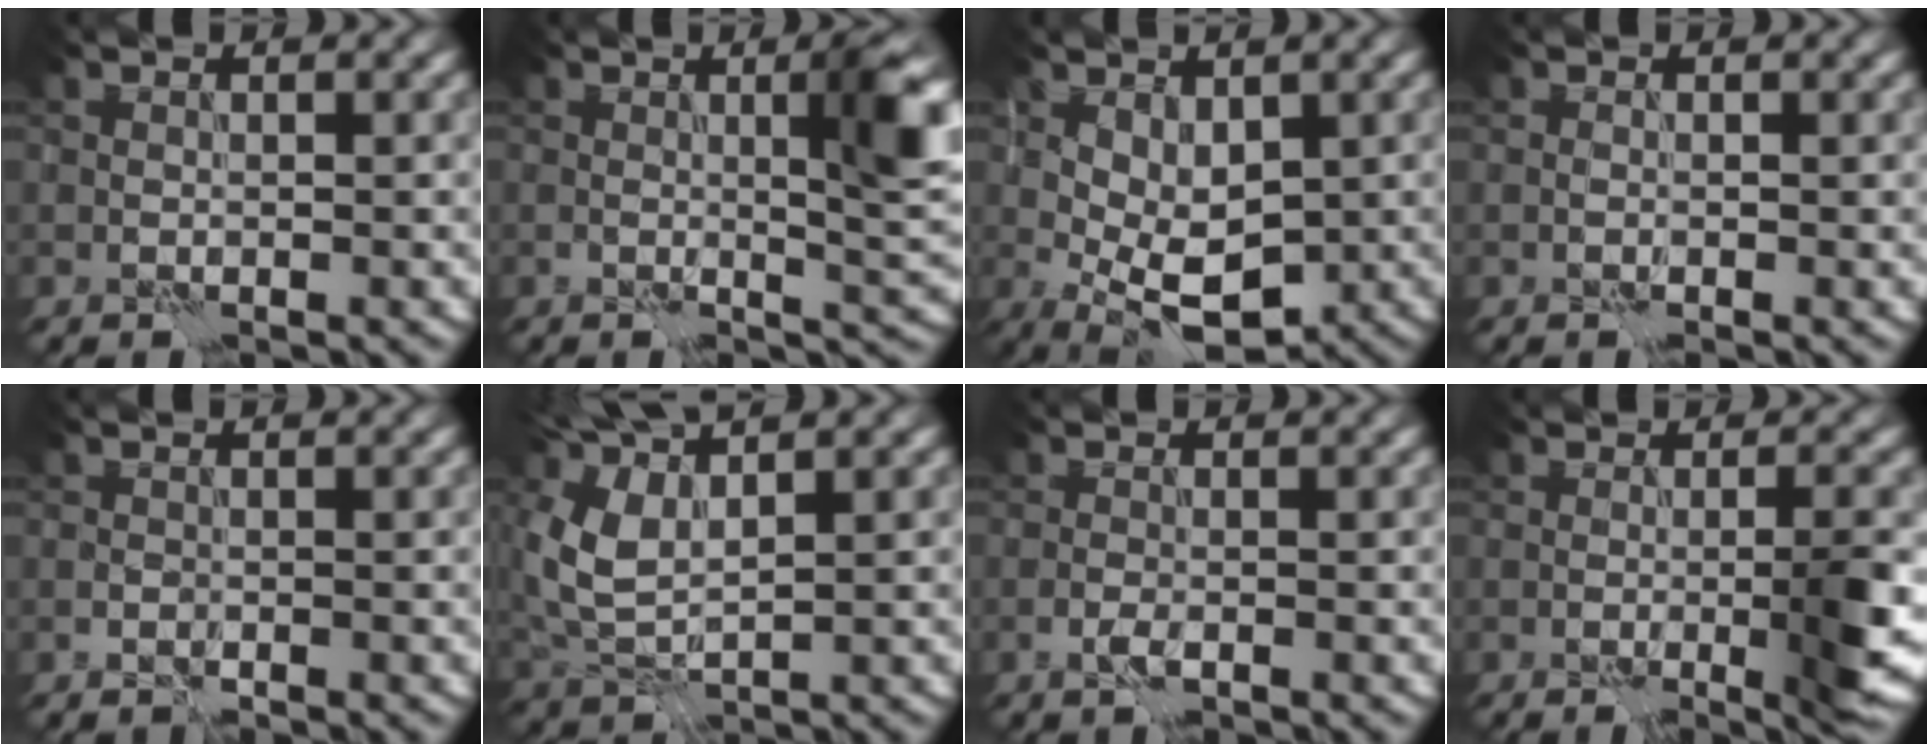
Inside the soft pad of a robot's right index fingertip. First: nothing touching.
{"total": 5.1, "force": [0.6, 0.6, 5.1], "torque": [-0.069, 0.002, 0.012]}
{"total": 5.4, "force": [-0.8, 2.9, 4.4], "torque": [-0.085, -0.003, -0.011]}
{"total": 0.0}
{"total": 0.6, "force": [-0.5, 0.2, 0.3], "torque": [-0.007, 0.001, -0.011]}
{"total": 6.9, "force": [3.3, 3.0, 5.3], "torque": [-0.138, 0.007, 0.073]}
{"total": 1.0, "force": [-0.6, 0.0, 0.8], "torque": [-0.020, -0.002, -0.012]}
{"total": 4.1, "force": [-1.0, 0.2, 3.9], "torque": [-0.058, -0.002, -0.013]}